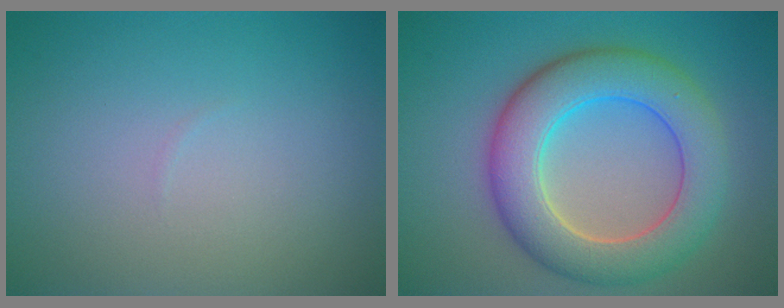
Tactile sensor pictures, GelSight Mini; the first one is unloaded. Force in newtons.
{"total": 8.1, "press": 8.1, "slide": 0.4}